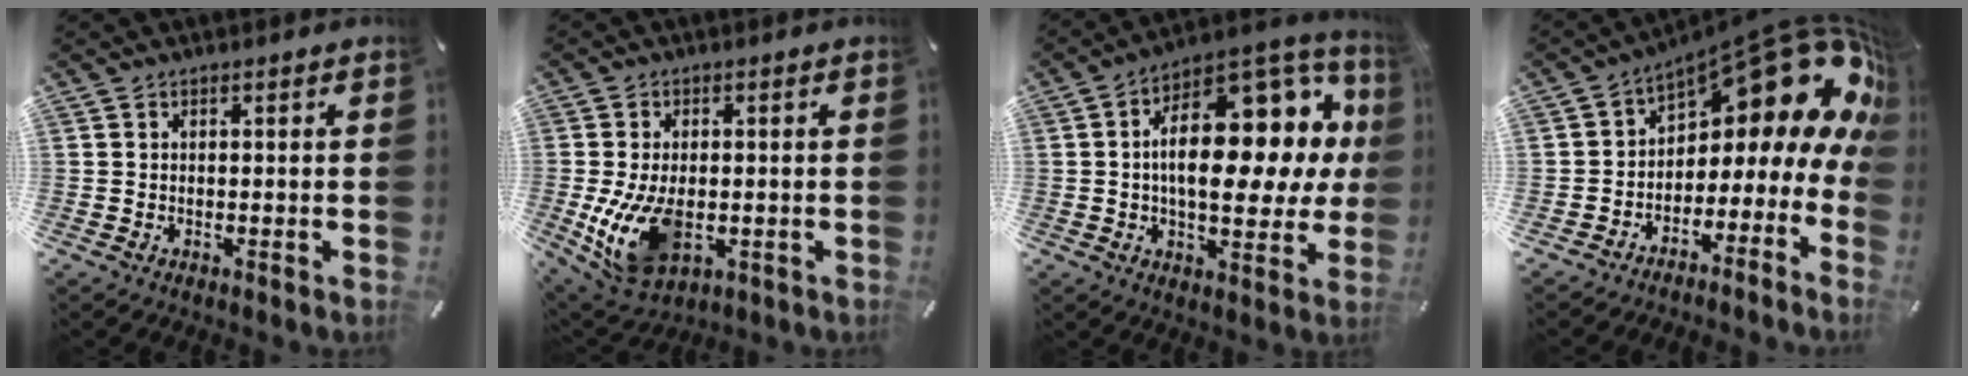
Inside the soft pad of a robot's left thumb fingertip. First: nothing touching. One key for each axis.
{"total": 11.8, "fx": -1.9, "fy": 7.5, "fz": 9.0, "tx": -0.194, "ty": -0.009, "tz": -0.028}
{"total": 22.8, "fx": 5.0, "fy": 12.1, "fz": 18.6, "tx": -0.255, "ty": -0.040, "tz": 0.088}
{"total": 14.7, "fx": 8.5, "fy": 7.2, "fz": 9.5, "tx": -0.111, "ty": -0.079, "tz": 0.133}